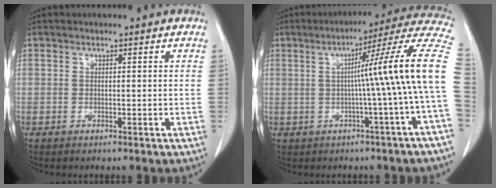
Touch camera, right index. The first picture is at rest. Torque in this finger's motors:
{"motor_torque": [1.36, 0.02, 0.65, 0.19]}